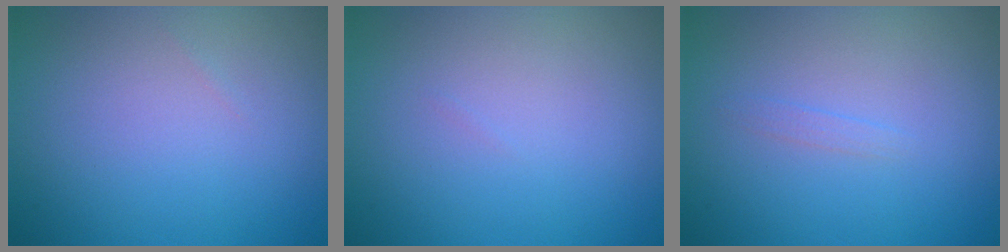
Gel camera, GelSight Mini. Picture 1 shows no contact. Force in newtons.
{"total": 0.0}
{"total": 0.6, "press": 0.6, "slide": 0.1}